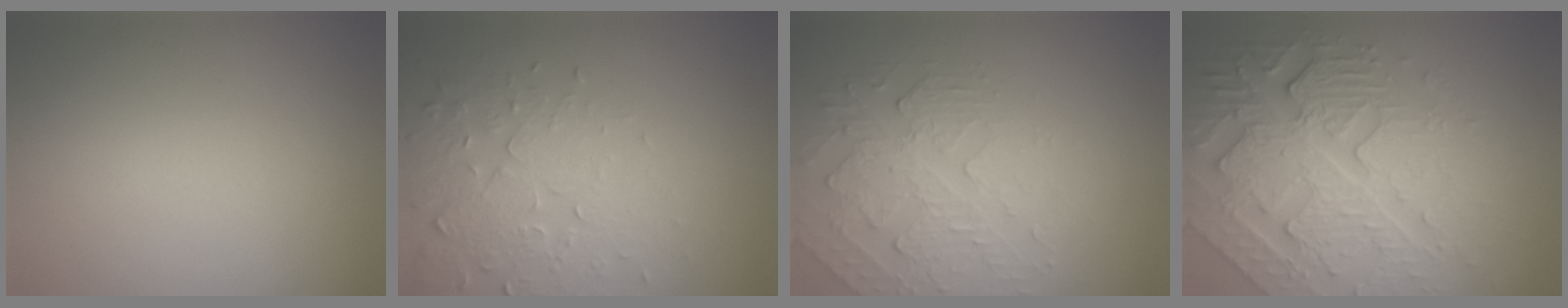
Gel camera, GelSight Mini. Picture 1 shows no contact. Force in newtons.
{"total": 5.0, "press": 3.6, "slide": 3.4}
{"total": 2.7, "press": 2.1, "slide": 1.7}
{"total": 8.0, "press": 6.0, "slide": 5.3}